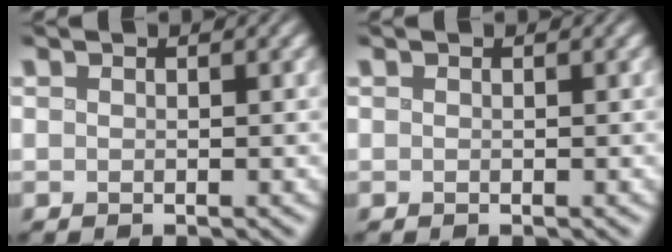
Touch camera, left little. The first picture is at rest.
{"total": 0.0}